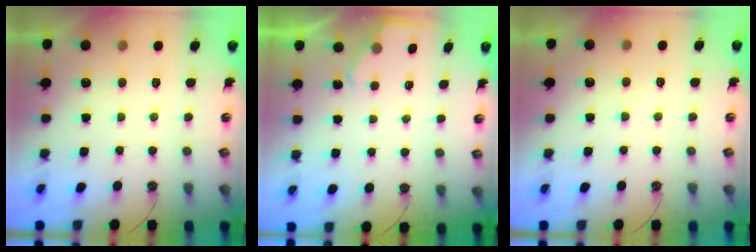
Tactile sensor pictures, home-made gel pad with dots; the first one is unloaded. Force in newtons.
{"total": 1.8, "press": 1.7, "slide": 0.3}
{"total": 3.6, "press": 3.6, "slide": 0.4}